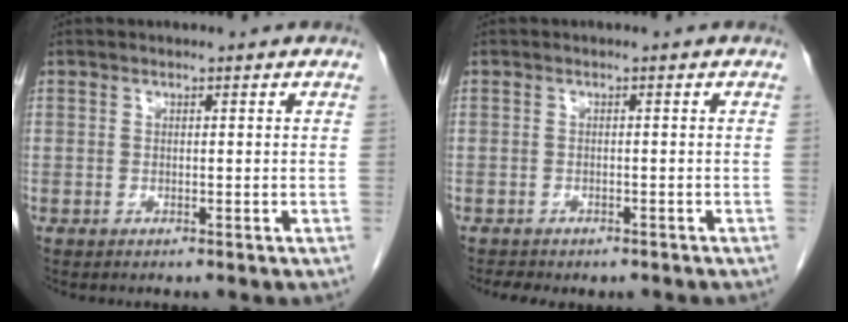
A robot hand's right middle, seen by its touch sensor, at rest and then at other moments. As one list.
[{"total": 3.8, "force": [-3.1, 1.6, 1.5], "torque": [-0.025, -0.004, -0.036]}]